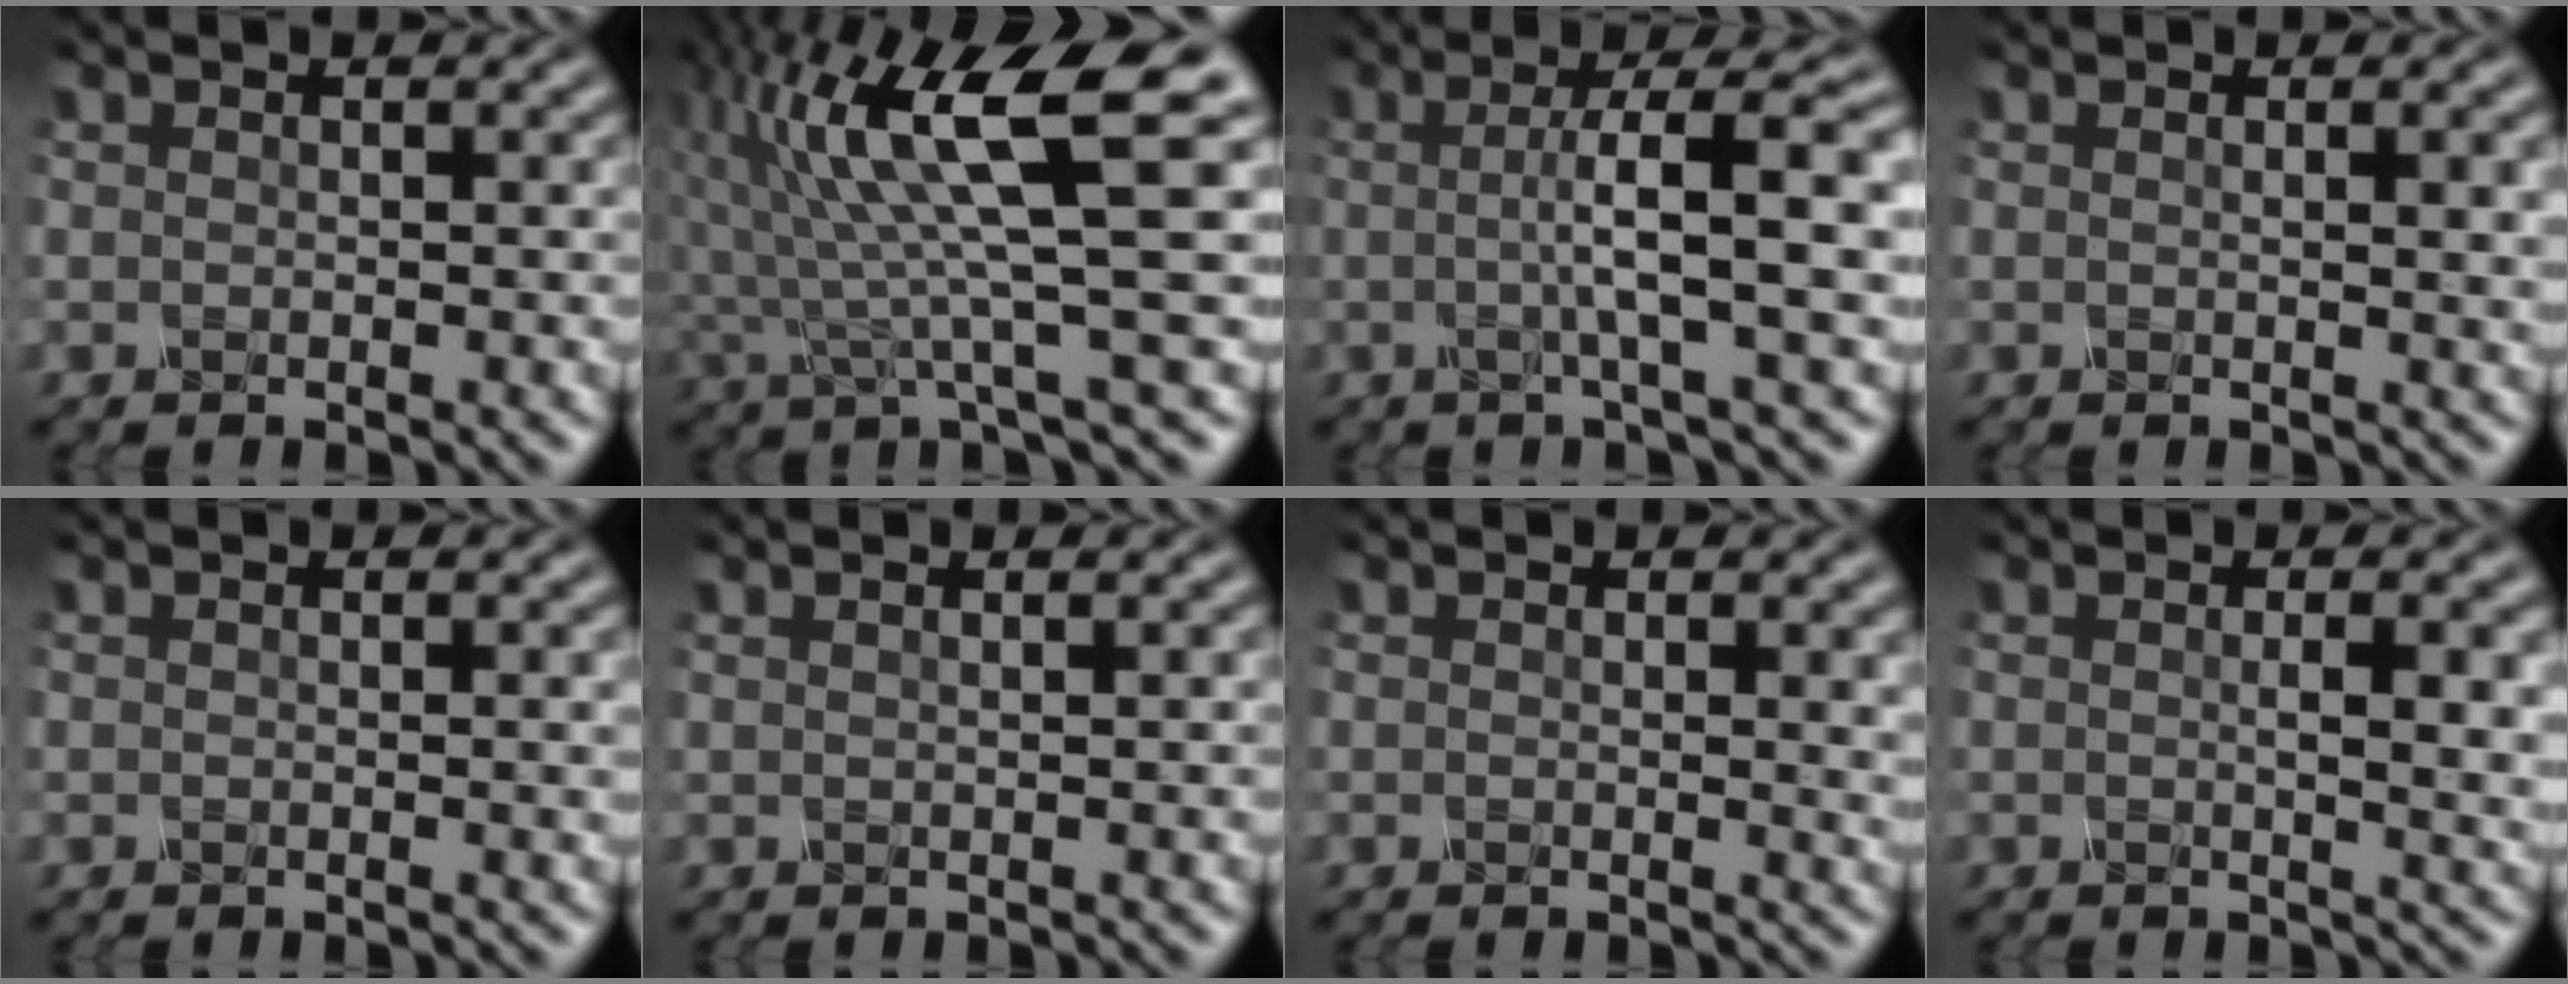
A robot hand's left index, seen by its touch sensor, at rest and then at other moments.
{"total": 10.8, "force": [3.0, 1.8, 10.2], "torque": [-0.183, 0.015, 0.064]}
{"total": 7.7, "force": [0.4, 1.1, 7.6], "torque": [-0.109, 0.016, 0.013]}
{"total": 2.3, "force": [0.5, 0.7, 2.1], "torque": [-0.019, 0.012, -0.001]}
{"total": 0.7, "force": [0.2, 0.2, 0.6], "torque": [-0.008, 0.003, 0.002]}
{"total": 1.7, "force": [1.1, 0.9, 1.1], "torque": [0.006, 0.011, -0.011]}
{"total": 2.2, "force": [0.7, 0.8, 2.0], "torque": [-0.011, 0.004, 0.013]}
{"total": 3.5, "force": [0.2, 0.8, 3.4], "torque": [-0.046, 0.002, 0.011]}